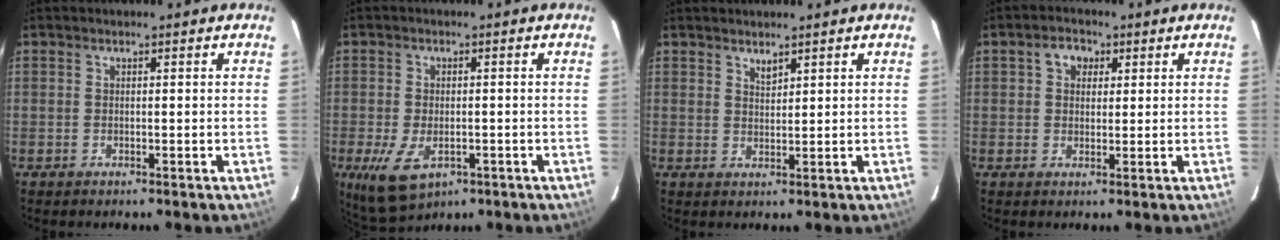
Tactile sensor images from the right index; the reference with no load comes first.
{"total": 8.3, "force": [-3.3, 4.7, 6.0], "torque": [-0.132, -0.023, -0.051]}
{"total": 1.6, "force": [1.4, 0.5, 0.5], "torque": [-0.006, 0.000, 0.026]}
{"total": 3.4, "force": [1.2, 2.9, 1.4], "torque": [-0.020, 0.015, 0.020]}